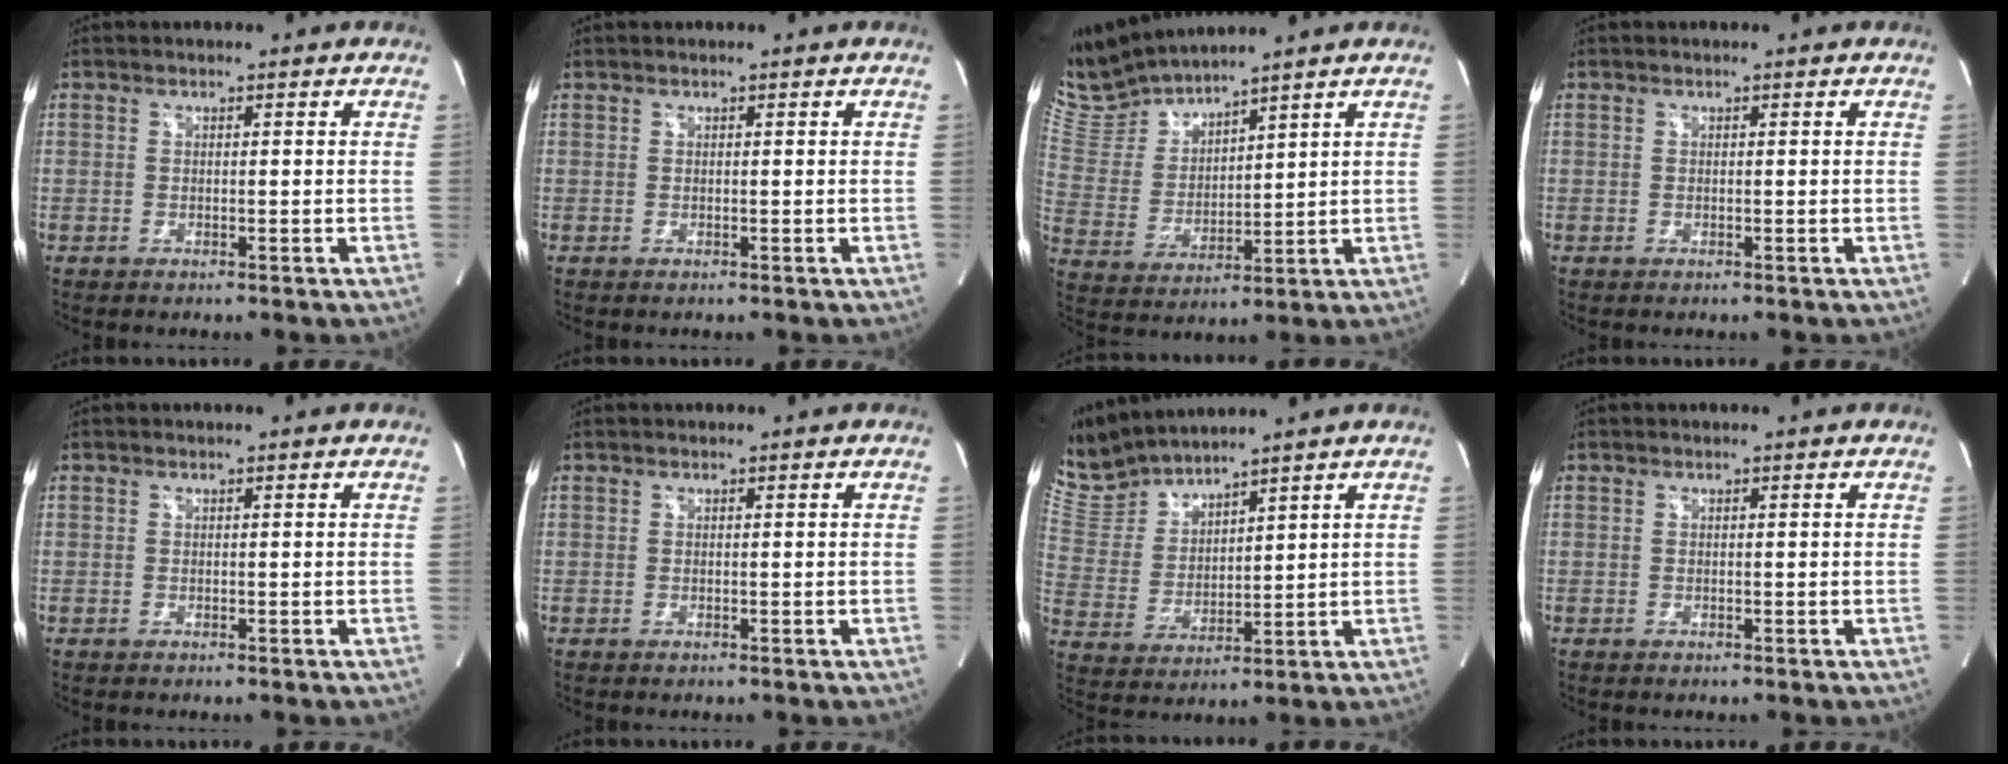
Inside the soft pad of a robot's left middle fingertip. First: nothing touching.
{"total": 0.0}
{"total": 9.8, "force": [9.7, 0.0, 1.5], "torque": [-0.059, 0.009, 0.216]}
{"total": 0.0}
{"total": 0.0}
{"total": 0.0}
{"total": 8.7, "force": [8.6, 0.6, 1.2], "torque": [-0.053, 0.015, 0.194]}
{"total": 0.0}